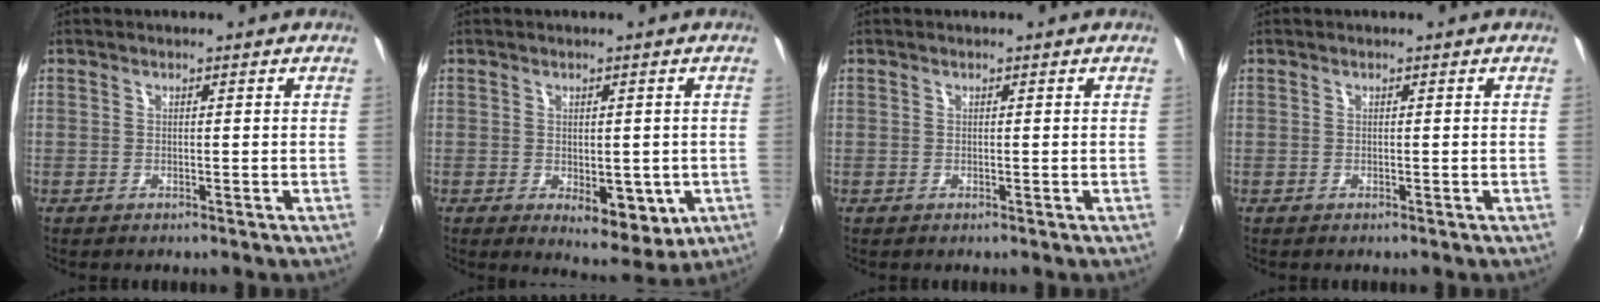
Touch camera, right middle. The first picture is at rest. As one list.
[{"total": 7.2, "force": [-1.8, 4.1, 5.7], "torque": [-0.077, -0.018, -0.016]}, {"total": 0.0}, {"total": 0.0}]